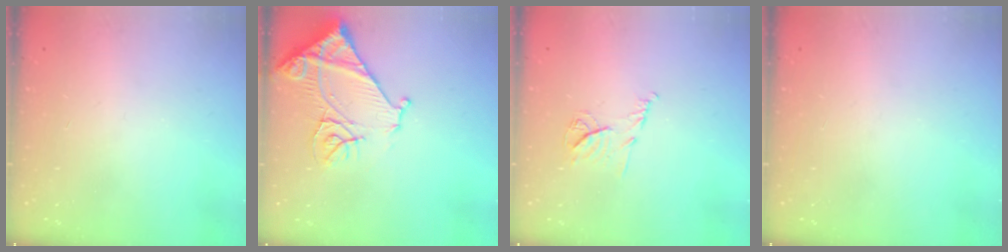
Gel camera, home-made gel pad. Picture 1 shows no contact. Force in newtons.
{"total": 14.4, "press": 14.3, "slide": 1.7}
{"total": 7.9, "press": 7.9, "slide": 0.3}
{"total": 0.0}